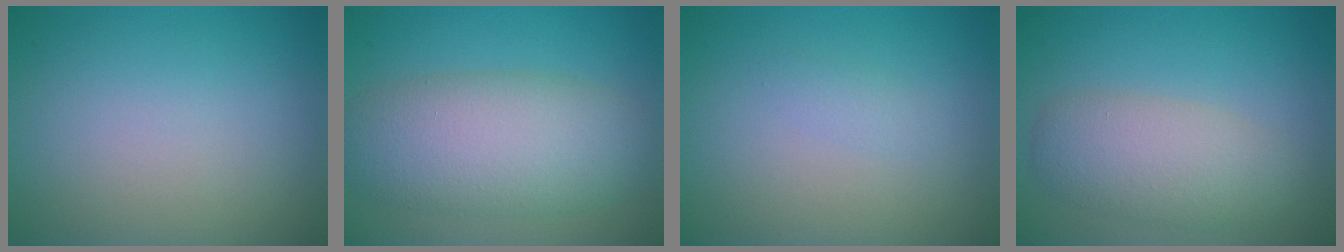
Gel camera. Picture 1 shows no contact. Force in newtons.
{"total": 7.6, "press": 7.6, "slide": 0.5}
{"total": 0.9, "press": 0.9, "slide": 0.0}
{"total": 4.4, "press": 4.4, "slide": 0.2}